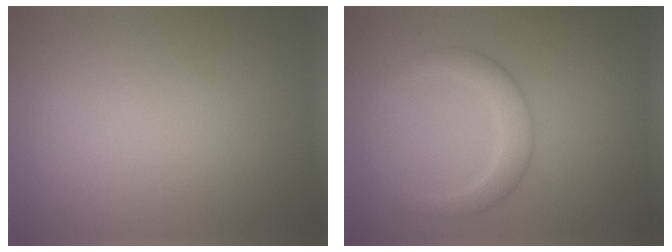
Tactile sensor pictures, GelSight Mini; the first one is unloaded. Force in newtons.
{"total": 2.6, "press": 2.6, "slide": 0.1}